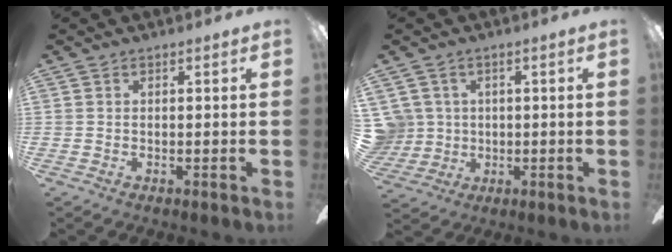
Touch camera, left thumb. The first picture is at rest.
{"total": 6.6, "force": [1.5, 6.4, 0.5], "torque": [-0.027, 0.005, 0.034]}